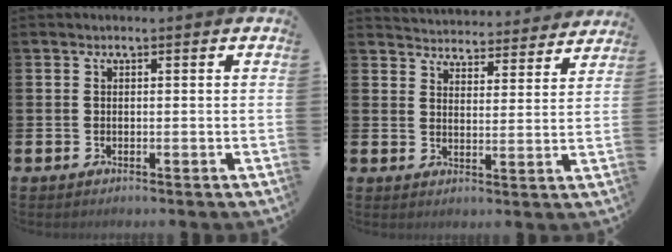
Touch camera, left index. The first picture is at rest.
{"total": 4.6, "force": [4.6, 0.6, -0.3], "torque": [-0.012, -0.040, 0.079]}